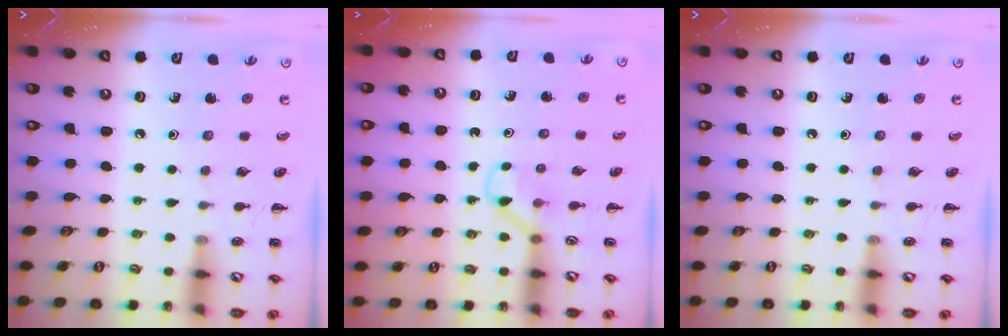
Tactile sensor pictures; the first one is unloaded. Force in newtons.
{"total": 3.1, "press": 2.9, "slide": 1.1}
{"total": 0.0}